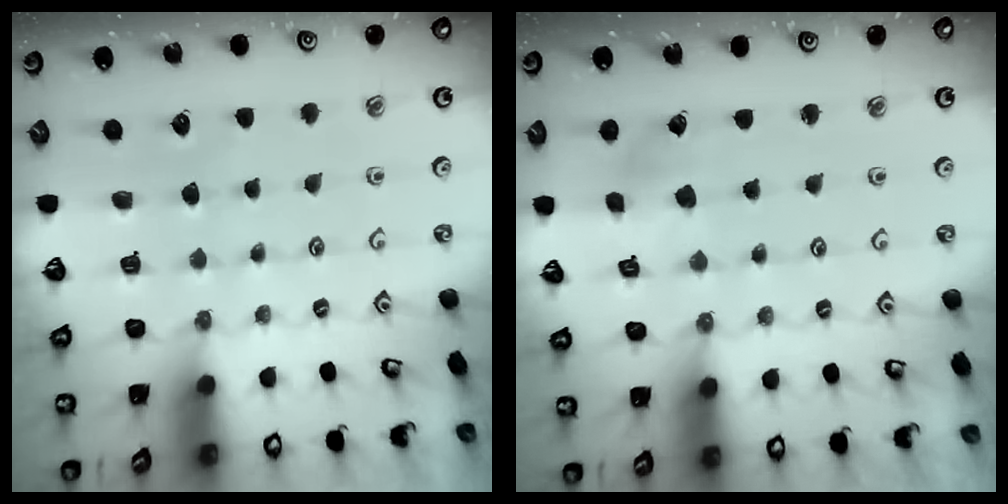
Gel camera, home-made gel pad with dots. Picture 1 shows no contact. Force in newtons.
{"total": 2.5, "press": 2.5, "slide": 0.3}